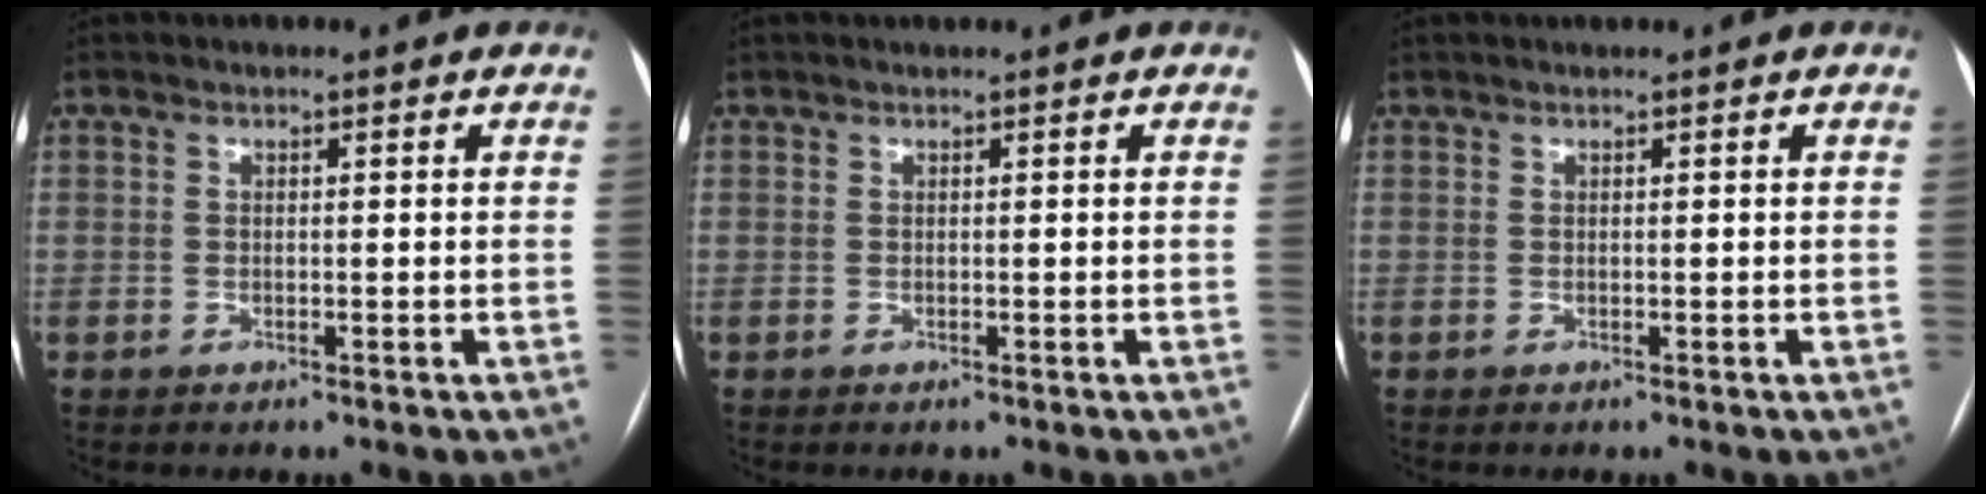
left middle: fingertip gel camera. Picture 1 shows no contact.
{"total": 0.0}
{"total": 0.0}